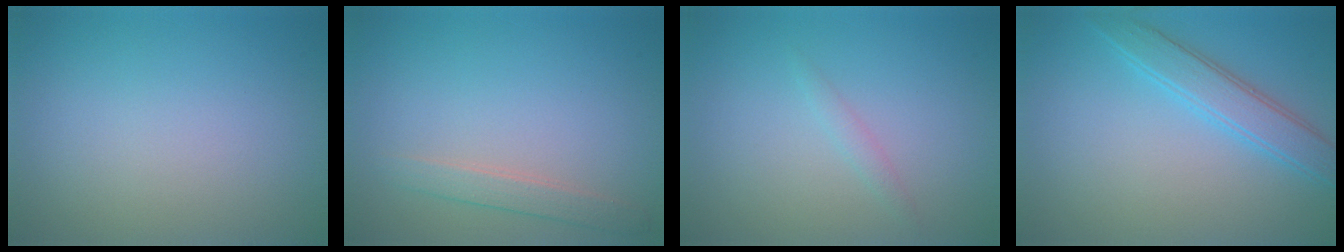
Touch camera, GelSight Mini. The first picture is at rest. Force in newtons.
{"total": 1.7, "press": 1.7, "slide": 0.1}
{"total": 0.9, "press": 0.8, "slide": 0.0}
{"total": 3.3, "press": 3.3, "slide": 0.2}